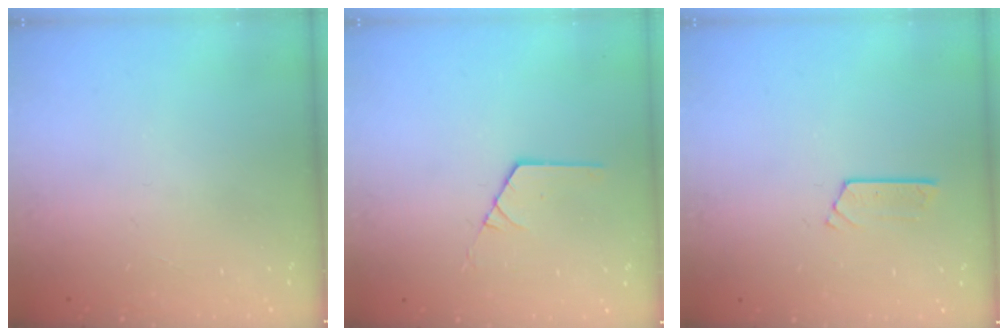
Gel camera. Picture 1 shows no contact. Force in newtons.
{"total": 1.0, "press": 1.0, "slide": 0.1}
{"total": 2.7, "press": 2.7, "slide": 0.2}